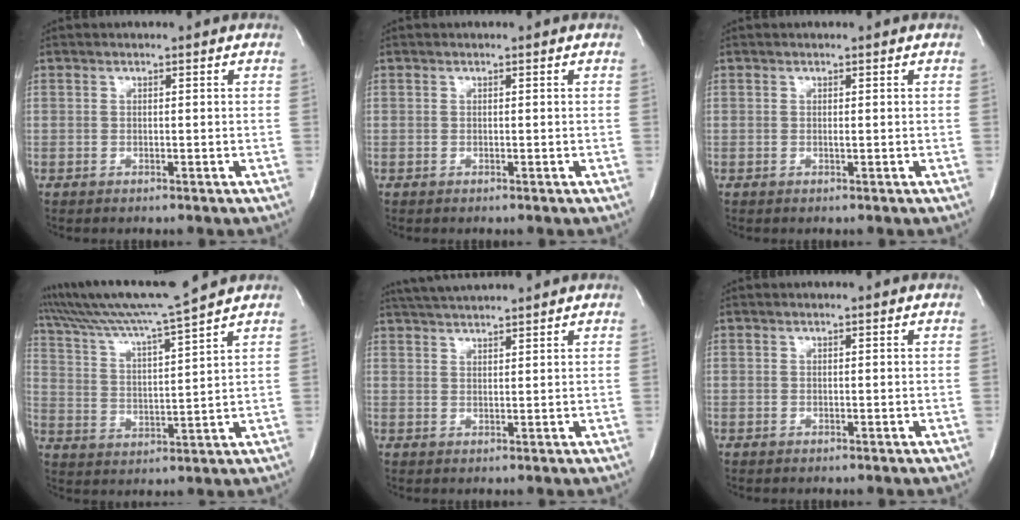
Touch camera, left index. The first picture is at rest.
{"total": 0.0}
{"total": 0.5, "force": [0.3, 0.0, 0.4], "torque": [-0.009, 0.001, 0.005]}
{"total": 14.8, "force": [13.2, -2.6, 6.3], "torque": [-0.121, -0.009, 0.222]}
{"total": 7.8, "force": [7.3, -0.2, 2.8], "torque": [-0.056, 0.031, 0.117]}
{"total": 0.9, "force": [0.8, -0.1, 0.3], "torque": [-0.008, 0.006, 0.013]}